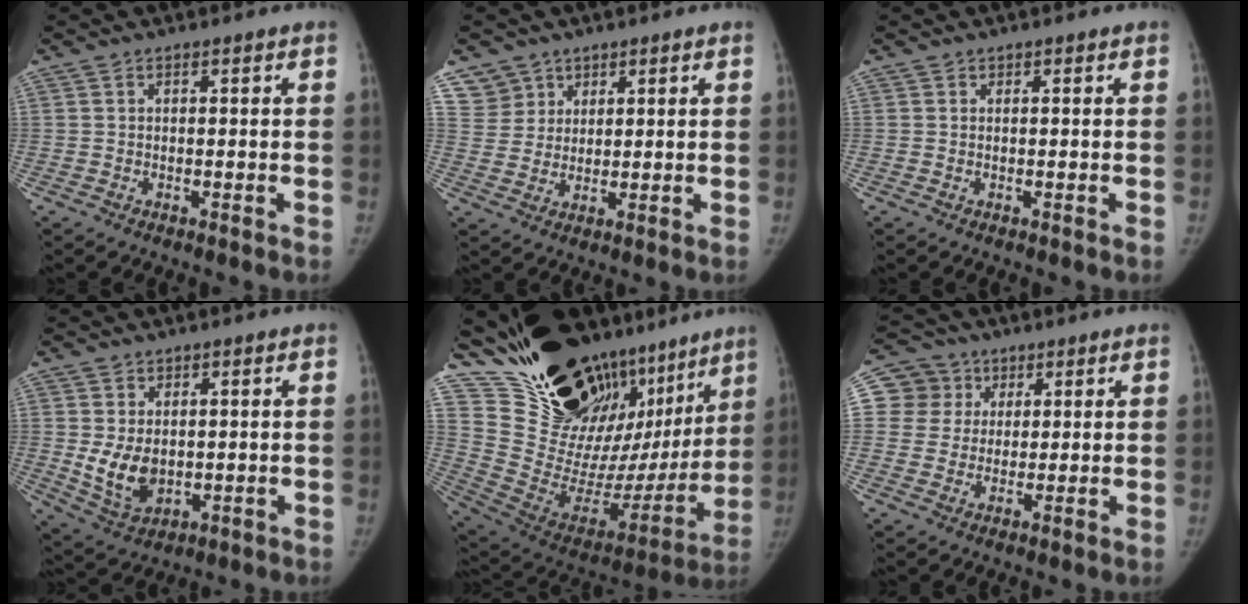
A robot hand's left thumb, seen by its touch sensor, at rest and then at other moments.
{"total": 5.5, "force": [3.7, 4.0, -0.7], "torque": [0.048, -0.030, 0.071]}
{"total": 0.0}
{"total": 7.8, "force": [0.3, 5.5, 5.5], "torque": [-0.085, -0.020, 0.028]}
{"total": 33.9, "force": [23.8, 15.4, 18.7], "torque": [-0.264, -0.102, 0.378]}
{"total": 7.6, "force": [2.6, 7.1, 0.1], "torque": [0.035, -0.002, 0.046]}